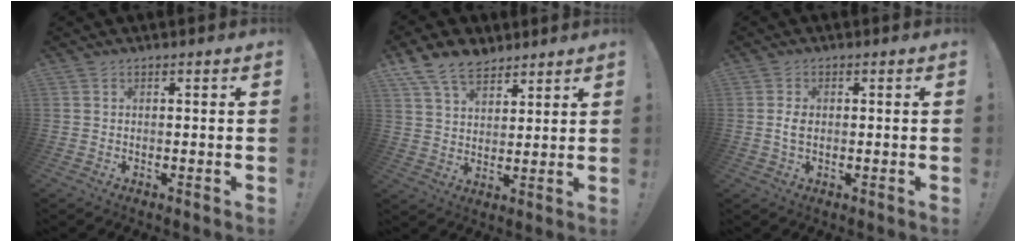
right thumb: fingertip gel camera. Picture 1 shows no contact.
{"total": 10.7, "force": [7.5, 6.1, 4.6], "torque": [-0.084, -0.034, 0.146]}
{"total": 2.9, "force": [-0.1, 1.7, 2.3], "torque": [-0.044, 0.001, -0.004]}